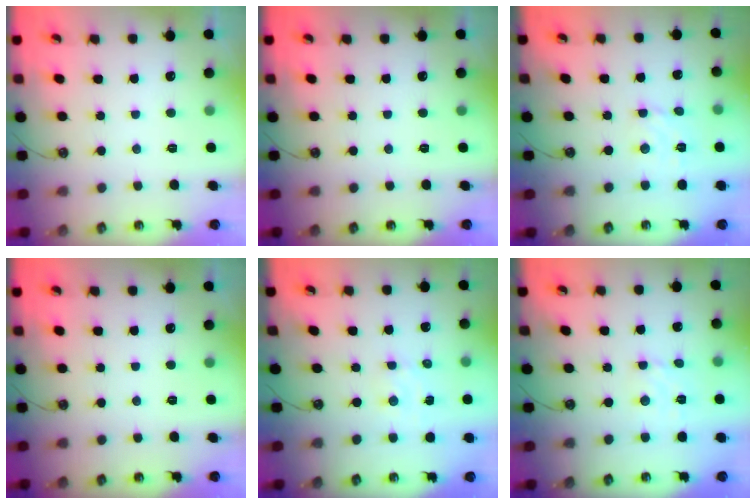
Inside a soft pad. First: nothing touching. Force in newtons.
{"total": 0.0}
{"total": 2.9, "press": 2.8, "slide": 0.3}
{"total": 0.0}
{"total": 2.6, "press": 2.6, "slide": 0.3}
{"total": 2.6, "press": 2.6, "slide": 0.4}